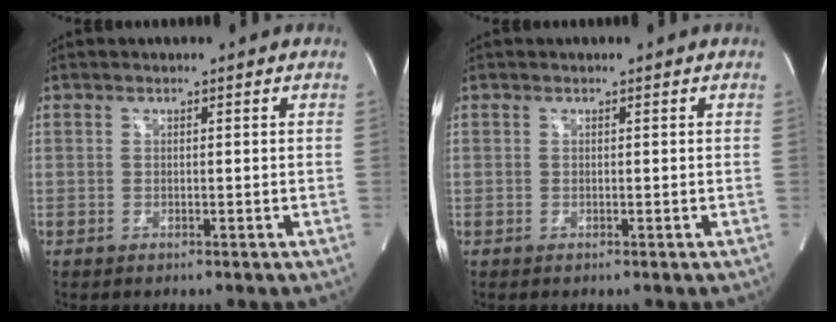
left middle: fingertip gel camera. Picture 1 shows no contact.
{"total": 0.0}